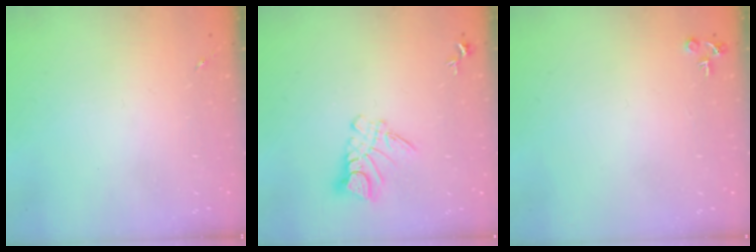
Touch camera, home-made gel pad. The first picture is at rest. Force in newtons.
{"total": 9.2, "press": 9.2, "slide": 0.9}
{"total": 4.3, "press": 4.3, "slide": 0.5}